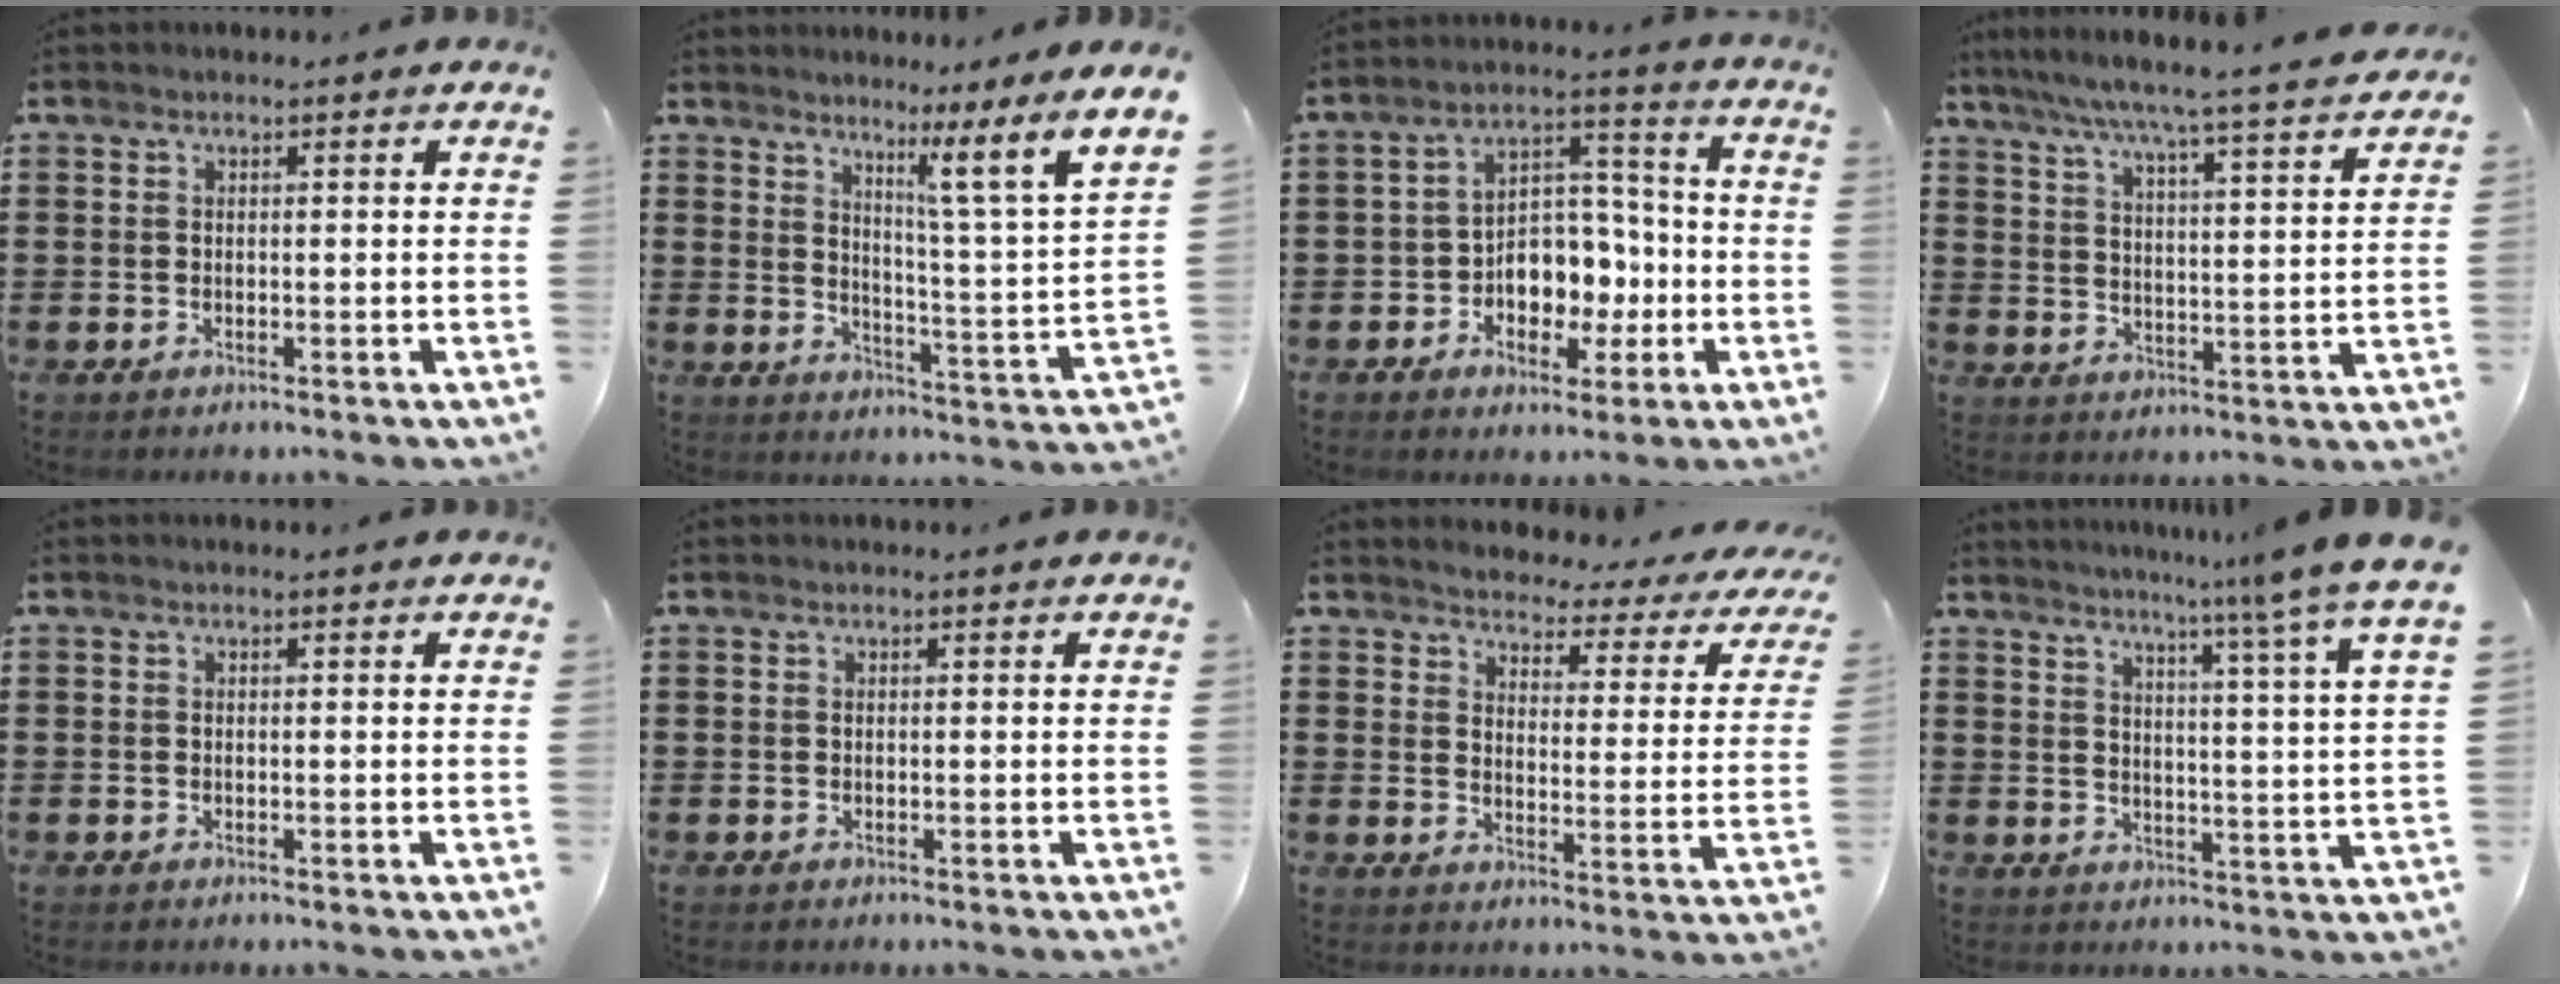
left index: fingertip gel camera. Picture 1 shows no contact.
{"total": 7.1, "force": [5.3, -2.1, 4.3], "torque": [-0.070, -0.063, 0.071]}
{"total": 6.8, "force": [-1.4, 5.9, 3.2], "torque": [-0.055, 0.010, -0.025]}
{"total": 5.7, "force": [5.1, -1.1, 2.2], "torque": [-0.066, -0.046, 0.078]}
{"total": 0.0}
{"total": 0.0}
{"total": 2.8, "force": [2.7, 0.6, -0.2], "torque": [-0.020, -0.024, 0.040]}
{"total": 6.7, "force": [5.7, -1.9, 2.8], "torque": [-0.069, -0.048, 0.090]}